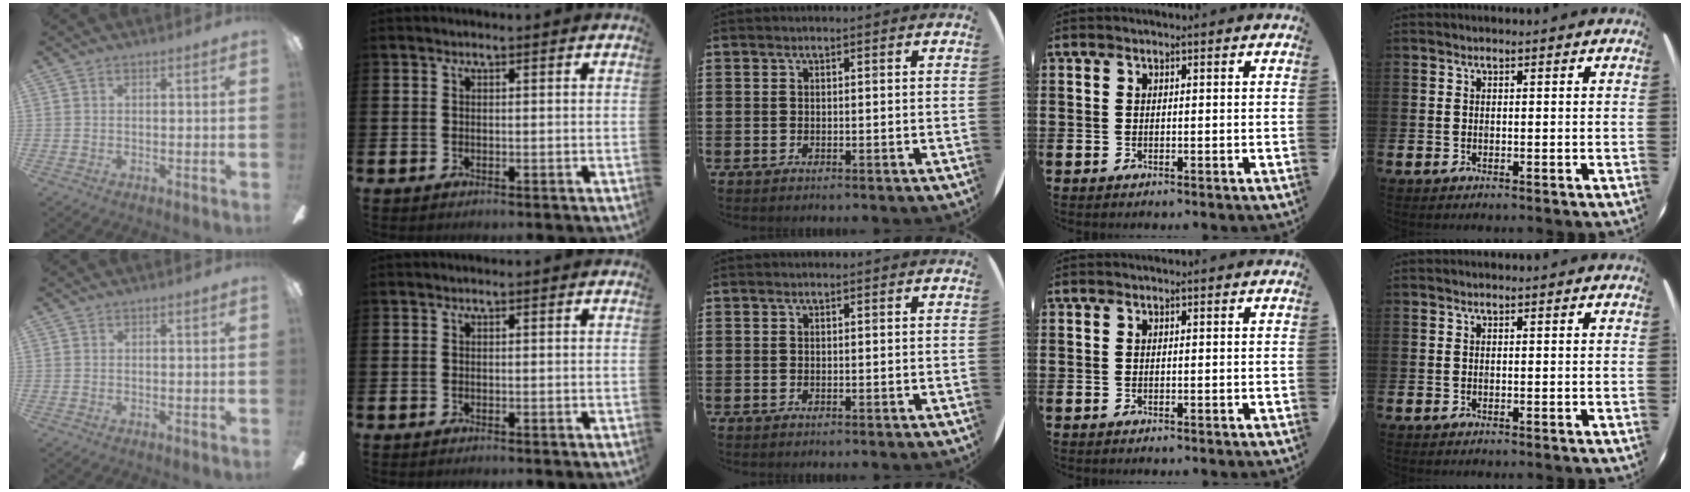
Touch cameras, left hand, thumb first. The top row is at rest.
{}